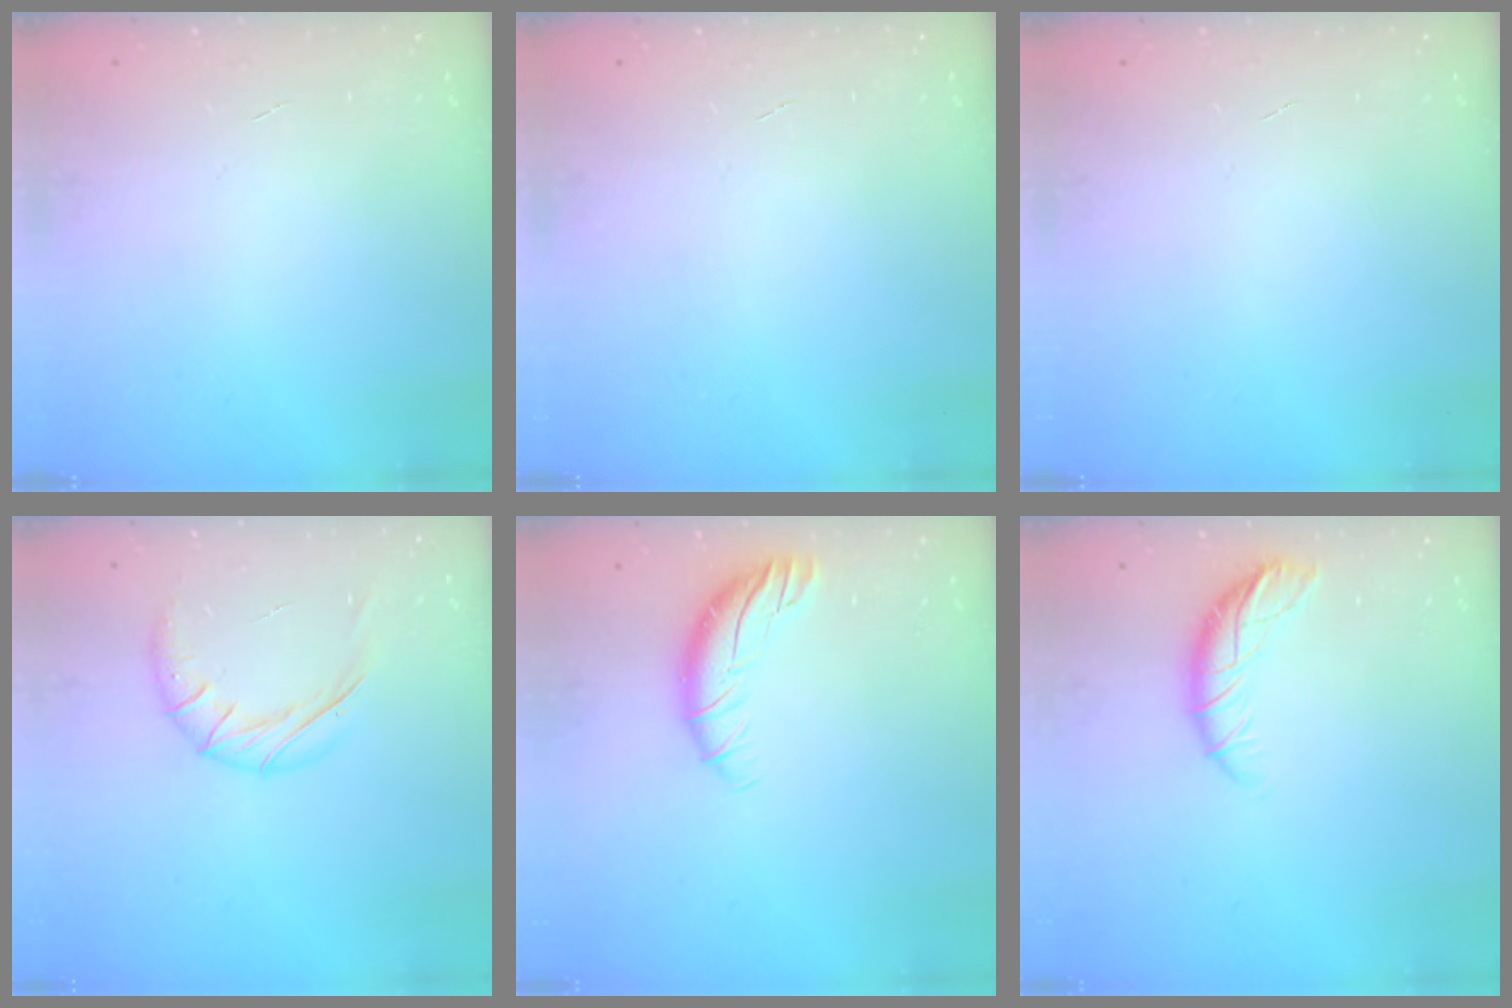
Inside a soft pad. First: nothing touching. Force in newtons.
{"total": 0.0}
{"total": 0.0}
{"total": 9.7, "press": 9.7, "slide": 0.8}
{"total": 8.5, "press": 8.4, "slide": 0.6}
{"total": 9.9, "press": 9.9, "slide": 0.9}